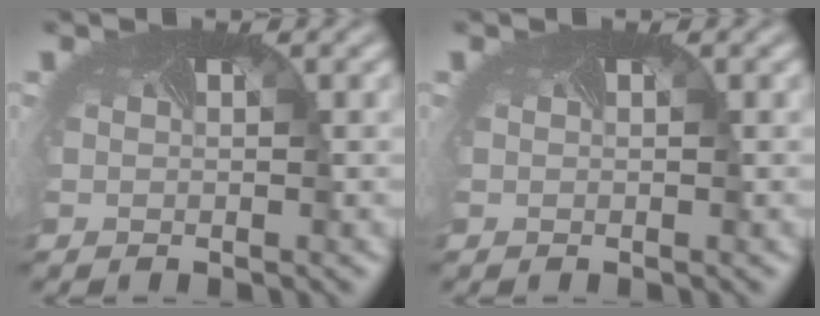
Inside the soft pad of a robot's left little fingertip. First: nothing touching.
{"total": 0.0}